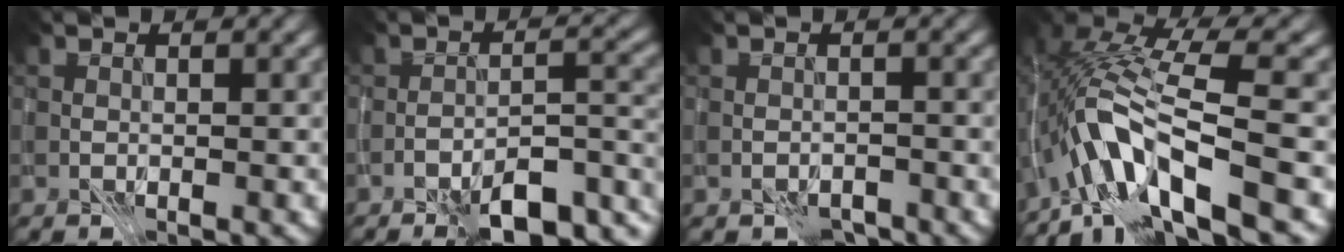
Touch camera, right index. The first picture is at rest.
{"total": 8.8, "force": [-6.4, 2.6, 5.5], "torque": [-0.070, 0.013, -0.096]}
{"total": 1.8, "force": [-1.5, 0.9, 0.5], "torque": [-0.005, 0.002, -0.024]}
{"total": 11.4, "force": [-3.9, 3.9, 9.9], "torque": [-0.198, 0.018, -0.066]}